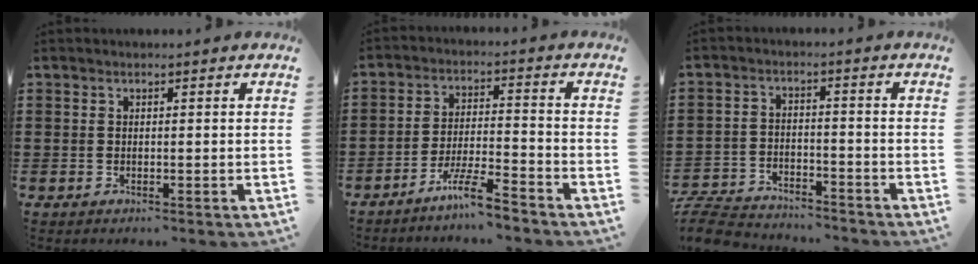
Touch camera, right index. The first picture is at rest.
{"total": 6.5, "force": [-5.5, 0.3, 3.4], "torque": [-0.076, -0.004, -0.106]}
{"total": 6.2, "force": [-6.1, 1.0, 0.8], "torque": [-0.036, 0.004, -0.127]}